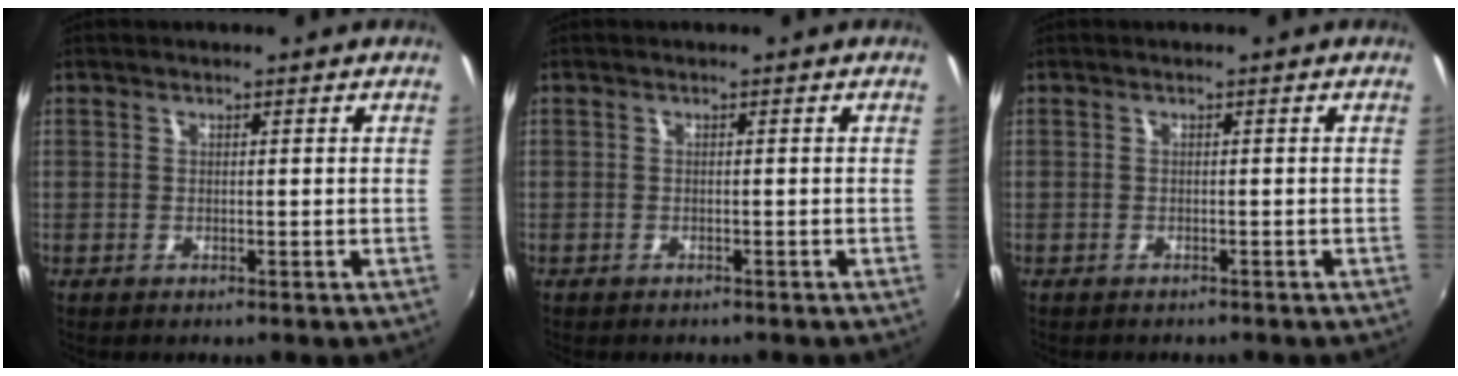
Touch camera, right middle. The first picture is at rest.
{"total": 1.1, "force": [-0.9, 0.4, 0.2], "torque": [-0.010, -0.003, -0.012]}
{"total": 1.3, "force": [-1.2, 0.4, 0.3], "torque": [-0.011, -0.006, -0.015]}